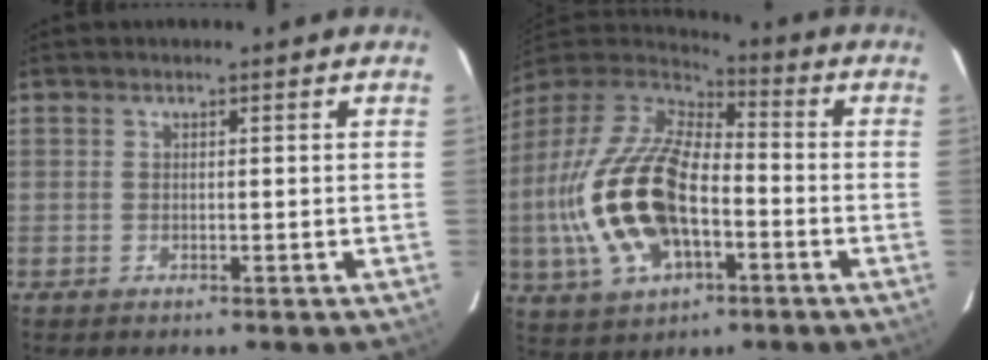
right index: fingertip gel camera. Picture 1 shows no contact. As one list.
[{"total": 22.4, "force": [-5.0, 11.8, 18.4], "torque": [-0.407, -0.011, -0.086]}]